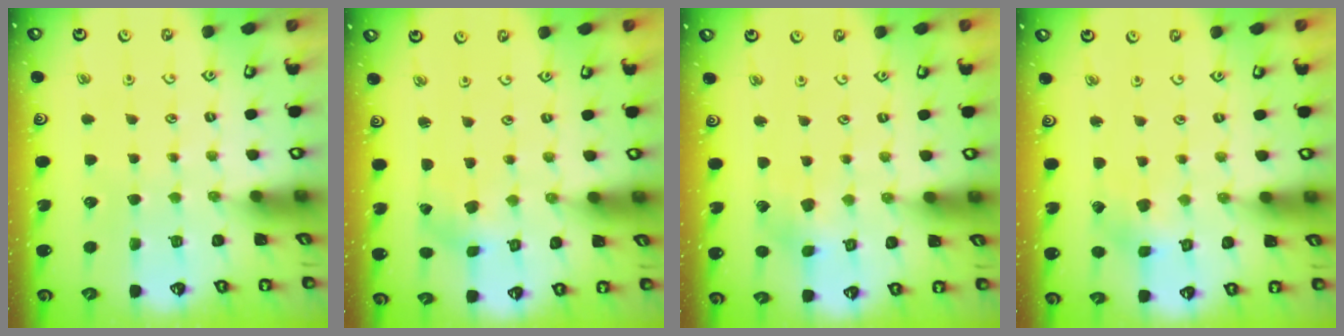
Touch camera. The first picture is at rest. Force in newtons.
{"total": 0.7, "press": 0.7, "slide": 0.1}
{"total": 3.8, "press": 3.8, "slide": 0.4}
{"total": 2.6, "press": 2.5, "slide": 0.3}